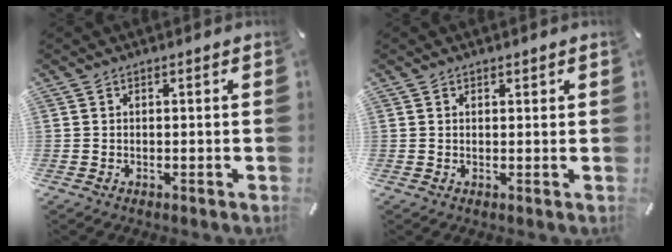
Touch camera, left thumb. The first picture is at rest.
{"total": 0.8, "force": [0.5, 0.6, 0.1], "torque": [-0.002, 0.001, 0.010]}